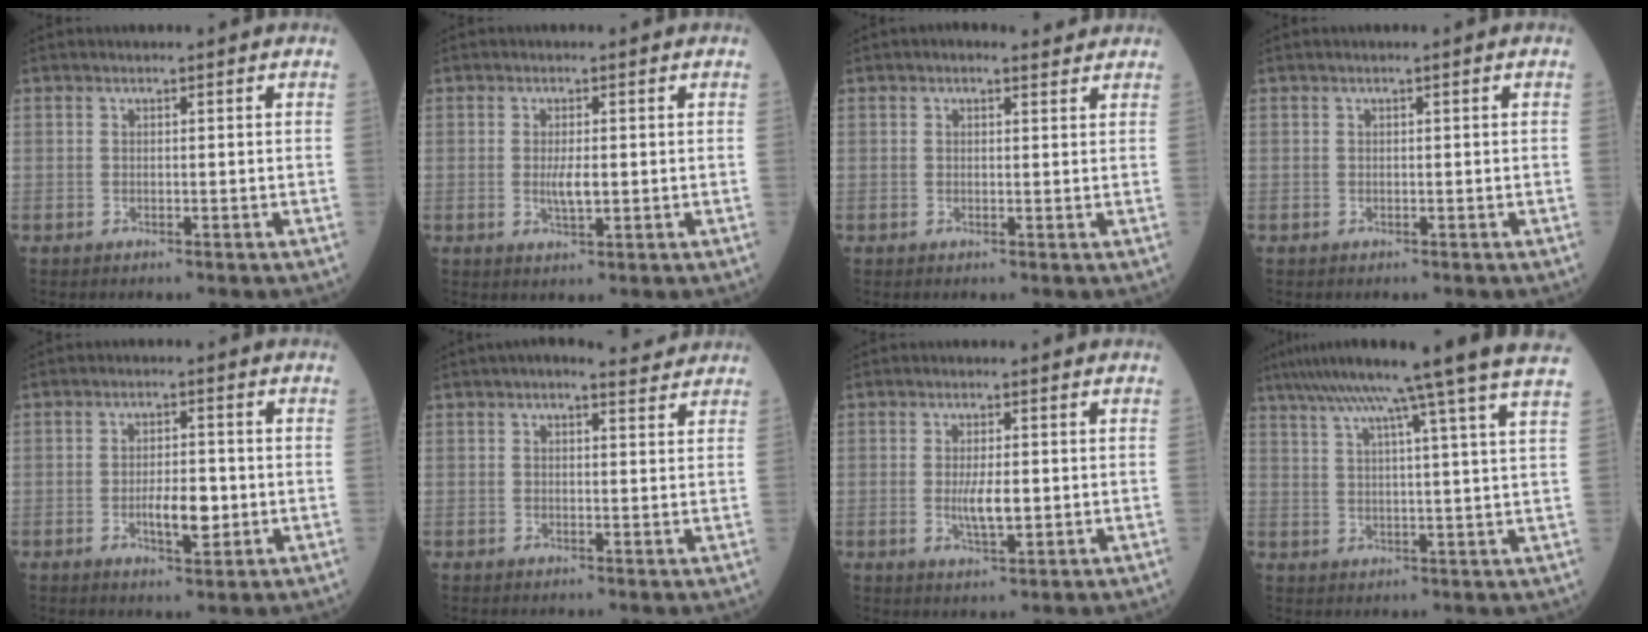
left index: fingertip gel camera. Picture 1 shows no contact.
{"total": 2.6, "force": [-0.1, 0.7, 2.5], "torque": [-0.049, -0.004, -0.001]}
{"total": 2.0, "force": [1.6, 0.9, 0.9], "torque": [-0.016, 0.013, 0.019]}
{"total": 0.0}
{"total": 5.0, "force": [-1.2, 1.8, 4.5], "torque": [-0.076, -0.002, -0.019]}
{"total": 4.9, "force": [4.1, 1.3, 2.2], "torque": [-0.034, 0.023, 0.049]}
{"total": 3.8, "force": [-0.3, 1.0, 3.6], "torque": [-0.071, -0.006, -0.004]}
{"total": 19.0, "force": [15.1, -3.1, 11.2], "torque": [-0.183, -0.018, 0.192]}